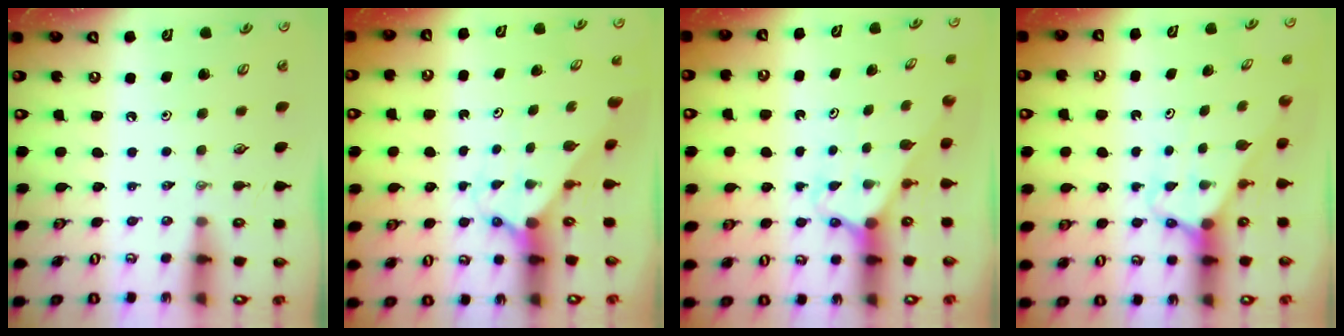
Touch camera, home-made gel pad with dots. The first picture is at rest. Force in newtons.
{"total": 1.8, "press": 1.8, "slide": 0.1}
{"total": 2.4, "press": 2.4, "slide": 0.2}
{"total": 2.9, "press": 2.9, "slide": 0.2}